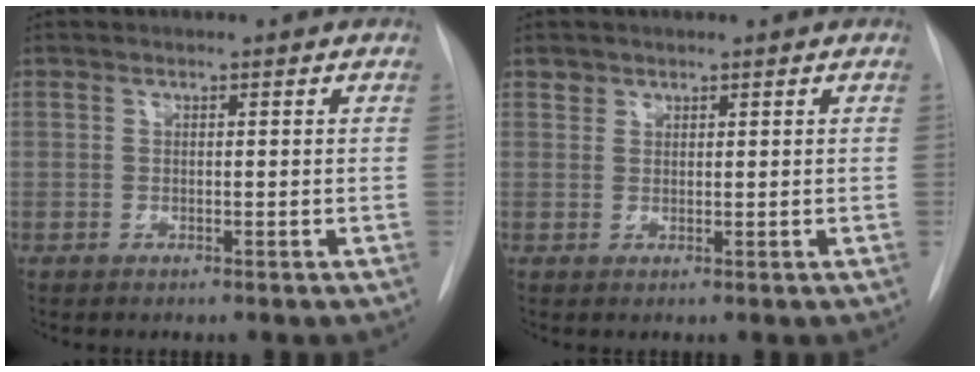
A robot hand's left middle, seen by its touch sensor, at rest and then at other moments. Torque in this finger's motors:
{"motor_torque": [0.10, -0.09, 0.05, 0.00]}